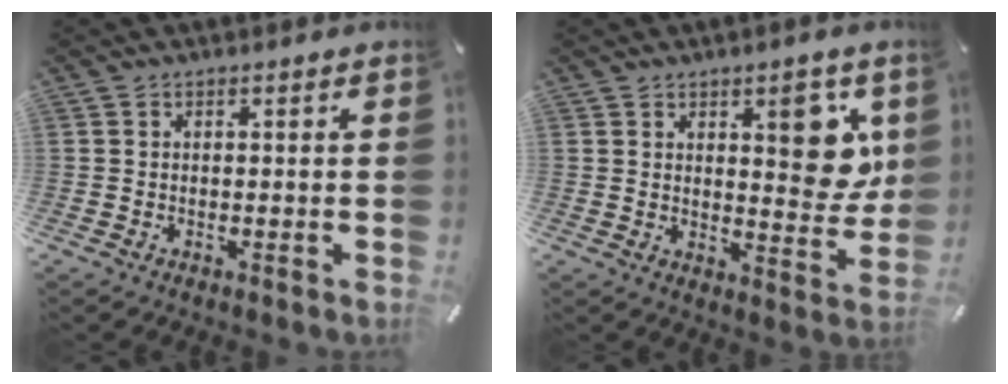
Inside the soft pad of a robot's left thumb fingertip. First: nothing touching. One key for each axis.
{"total": 11.5, "fx": 4.8, "fy": 4.9, "fz": 9.3, "tx": -0.102, "ty": -0.028, "tz": 0.073}